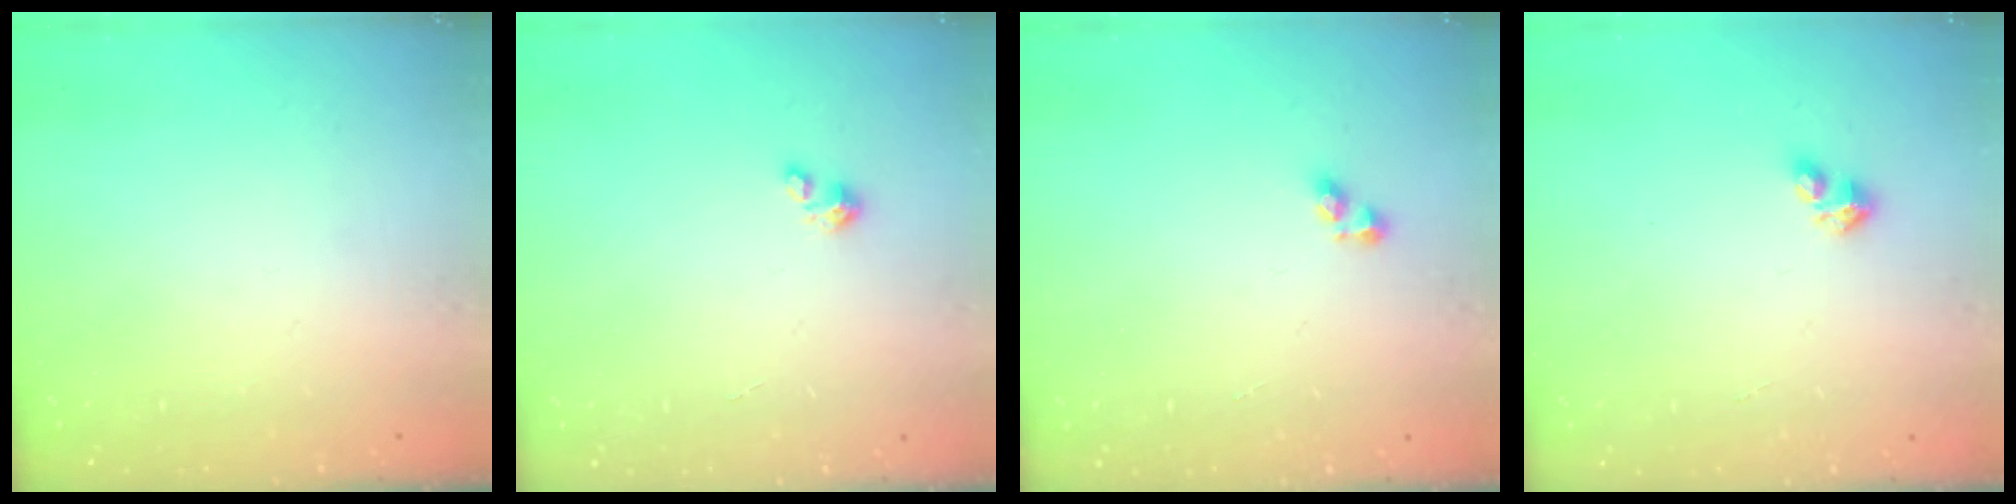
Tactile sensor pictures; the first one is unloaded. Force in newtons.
{"total": 1.6, "press": 1.6, "slide": 0.2}
{"total": 3.6, "press": 3.6, "slide": 0.1}
{"total": 3.2, "press": 3.2, "slide": 0.5}